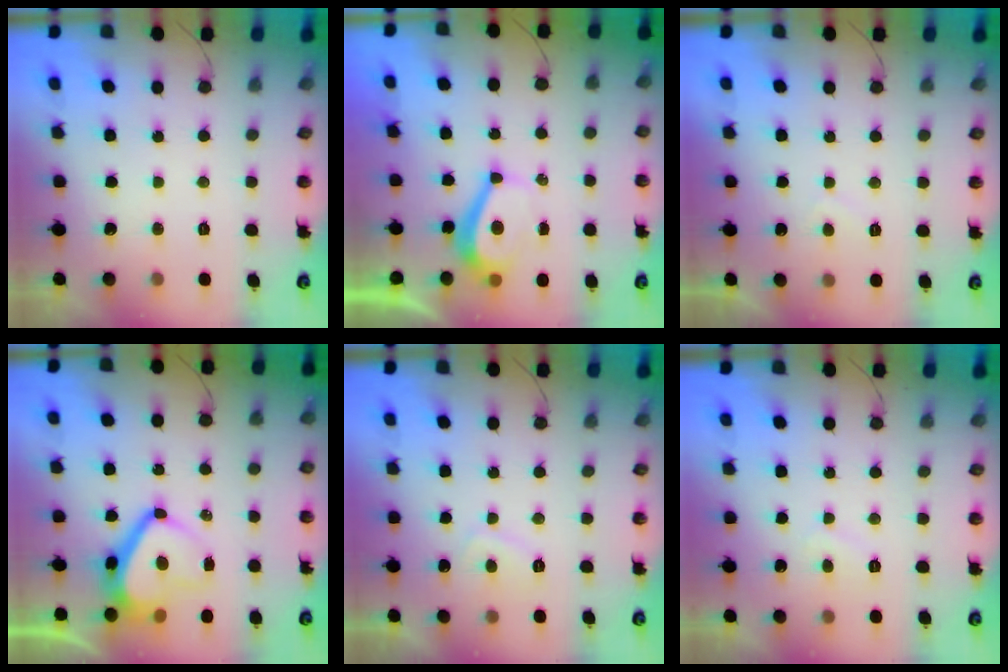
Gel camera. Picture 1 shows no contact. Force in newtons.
{"total": 4.6, "press": 4.6, "slide": 0.3}
{"total": 1.3, "press": 1.1, "slide": 0.7}
{"total": 12.3, "press": 12.2, "slide": 1.4}
{"total": 2.4, "press": 2.4, "slide": 0.6}
{"total": 3.0, "press": 2.9, "slide": 0.3}